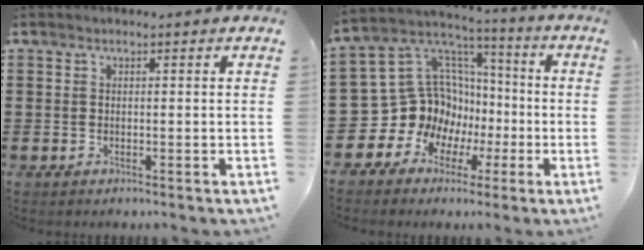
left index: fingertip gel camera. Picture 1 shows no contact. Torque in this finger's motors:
{"motor_torque": [1.10, 0.85, 0.22, 0.00]}